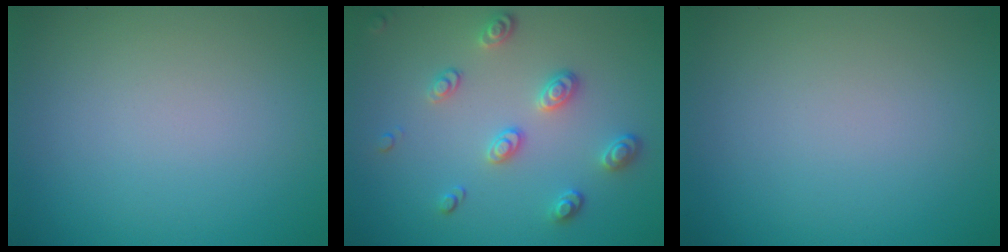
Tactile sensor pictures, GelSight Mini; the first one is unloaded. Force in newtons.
{"total": 2.8, "press": 2.4, "slide": 1.4}
{"total": 0.0}